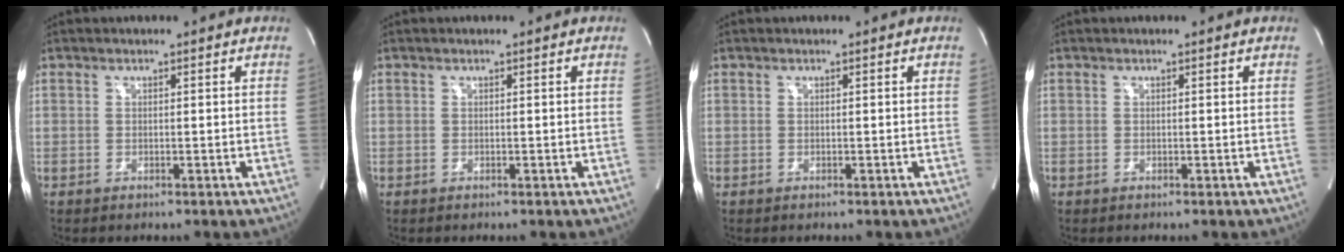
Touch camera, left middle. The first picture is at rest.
{"total": 0.0}
{"total": 0.0}
{"total": 0.0}